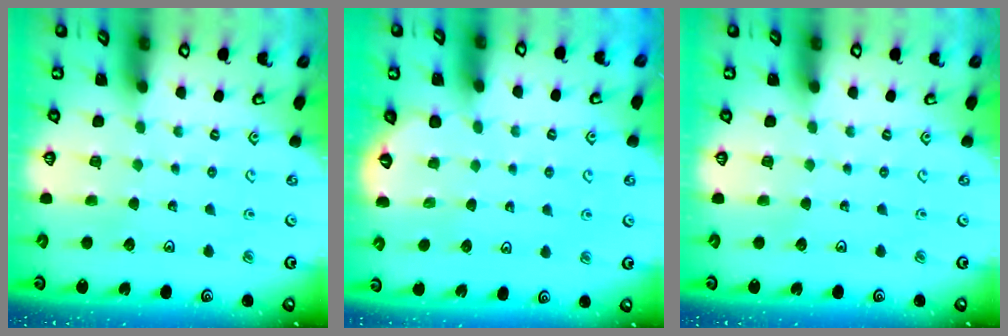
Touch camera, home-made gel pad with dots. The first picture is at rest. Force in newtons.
{"total": 1.9, "press": 0.5, "slide": 1.9}
{"total": 0.0}